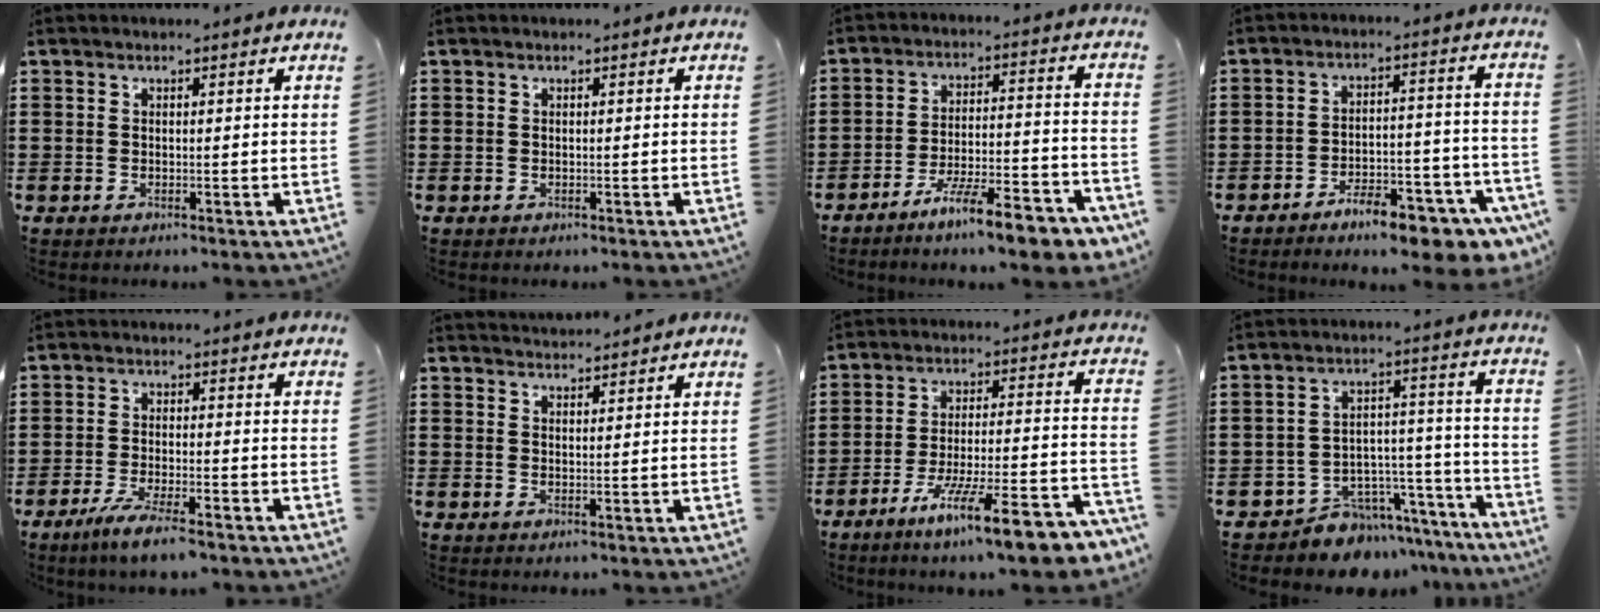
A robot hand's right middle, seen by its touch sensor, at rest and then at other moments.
{"total": 0.0}
{"total": 10.8, "force": [-8.4, 1.4, 6.6], "torque": [-0.107, 0.018, -0.156]}
{"total": 9.1, "force": [-7.4, 2.1, 5.0], "torque": [-0.072, 0.020, -0.133]}
{"total": 4.4, "force": [-3.4, 0.0, 2.8], "torque": [-0.058, -0.010, -0.062]}
{"total": 2.0, "force": [2.0, 0.1, 0.0], "torque": [-0.004, 0.002, 0.039]}
{"total": 12.6, "force": [-9.5, 1.1, 8.2], "torque": [-0.129, 0.019, -0.172]}
{"total": 6.9, "force": [-6.4, 2.6, 0.6], "torque": [-0.010, 0.024, -0.121]}